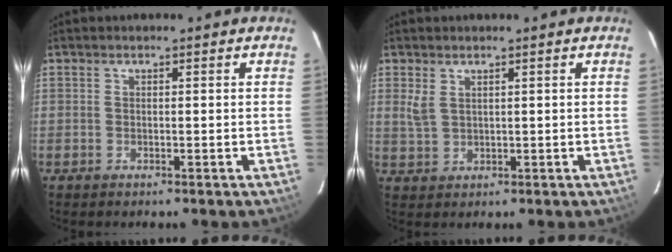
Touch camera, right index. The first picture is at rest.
{"total": 2.7, "force": [1.4, 1.5, 1.7], "torque": [-0.034, 0.000, 0.031]}